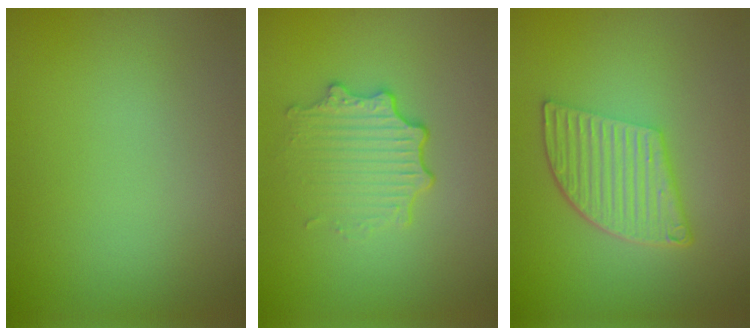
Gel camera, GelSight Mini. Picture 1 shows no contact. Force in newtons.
{"total": 3.5, "press": 2.8, "slide": 2.1}
{"total": 5.9, "press": 3.9, "slide": 4.4}